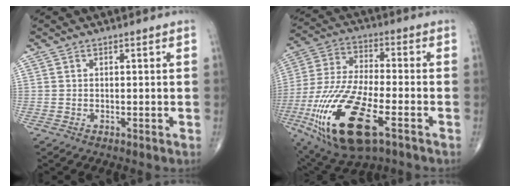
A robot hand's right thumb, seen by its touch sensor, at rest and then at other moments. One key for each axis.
{"total": 22.9, "fx": -9.1, "fy": 8.6, "fz": 19.2, "tx": -0.427, "ty": -0.002, "tz": -0.159}